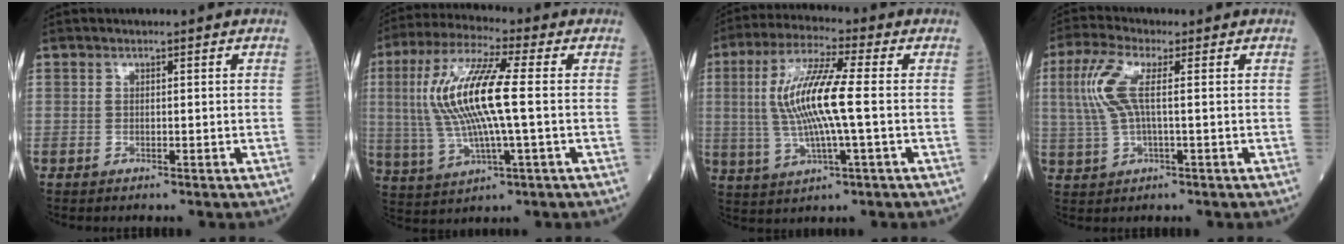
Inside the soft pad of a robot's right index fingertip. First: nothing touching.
{"total": 14.3, "force": [0.8, 2.0, 14.1], "torque": [-0.304, 0.014, 0.015]}
{"total": 12.0, "force": [0.3, 1.3, 12.0], "torque": [-0.248, 0.010, 0.005]}
{"total": 6.9, "force": [1.2, 1.7, 6.6], "torque": [-0.166, 0.015, 0.023]}